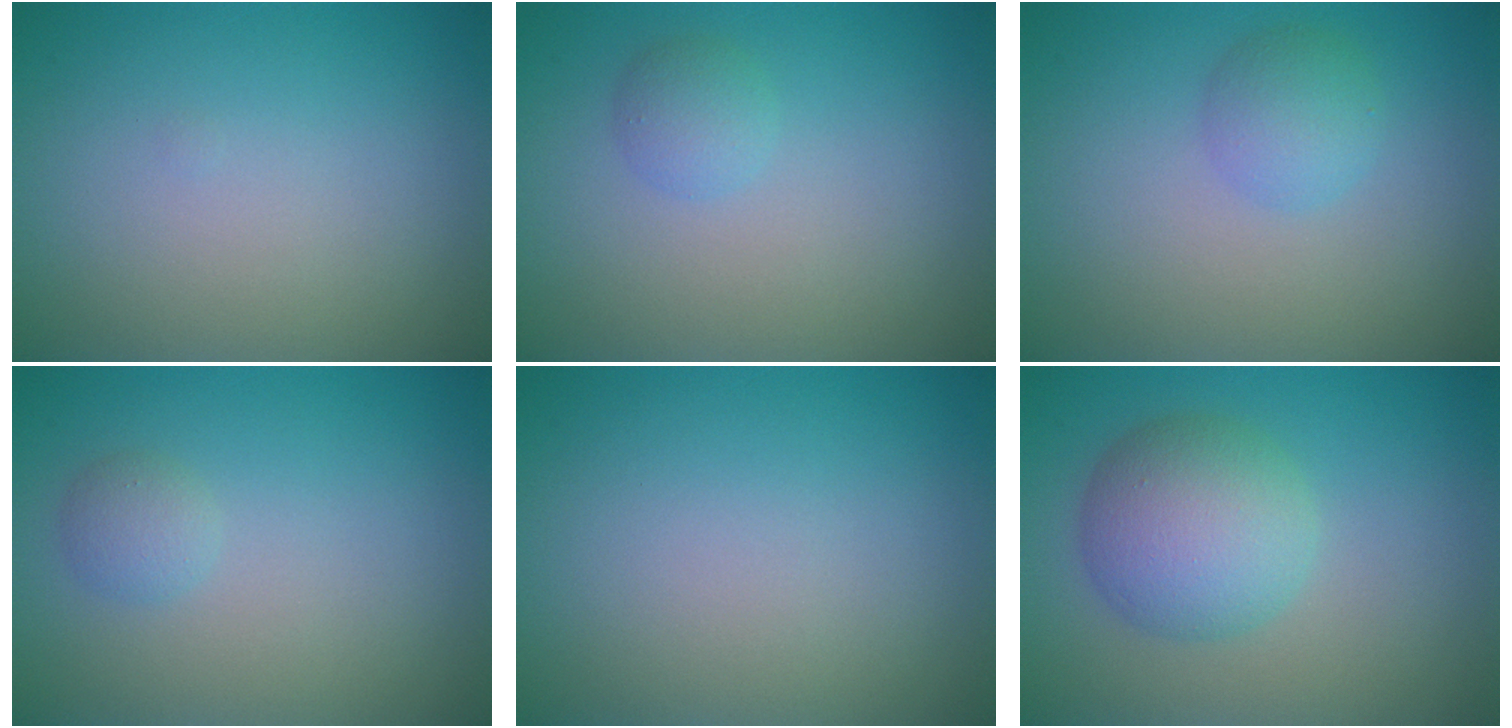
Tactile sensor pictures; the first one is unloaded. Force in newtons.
{"total": 1.5, "press": 1.5, "slide": 0.1}
{"total": 2.3, "press": 2.3, "slide": 0.1}
{"total": 1.3, "press": 1.3, "slide": 0.1}
{"total": 0.0}
{"total": 5.6, "press": 5.6, "slide": 0.2}